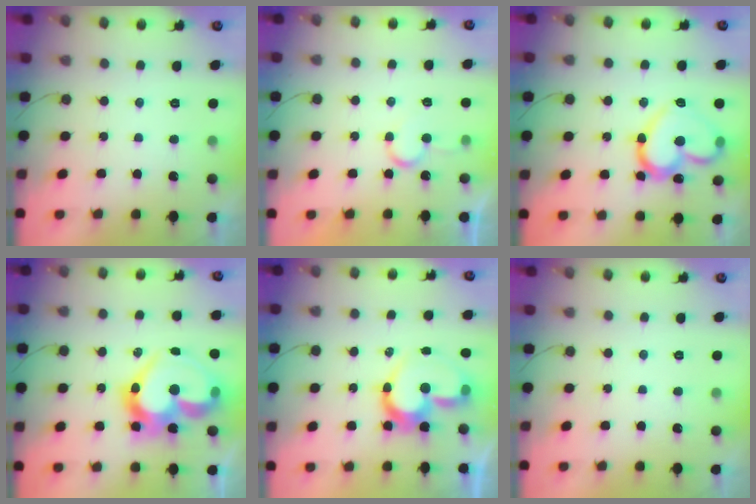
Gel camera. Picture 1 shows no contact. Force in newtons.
{"total": 6.8, "press": 6.8, "slide": 0.6}
{"total": 18.9, "press": 18.8, "slide": 1.2}
{"total": 21.6, "press": 21.5, "slide": 2.4}
{"total": 15.2, "press": 15.2, "slide": 1.2}
{"total": 0.0}